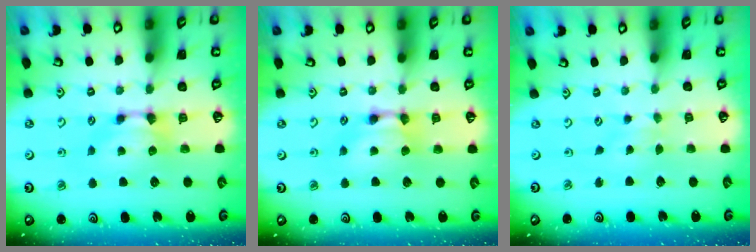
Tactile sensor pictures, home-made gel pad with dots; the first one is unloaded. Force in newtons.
{"total": 1.9, "press": 1.9, "slide": 0.1}
{"total": 2.8, "press": 2.8, "slide": 0.2}